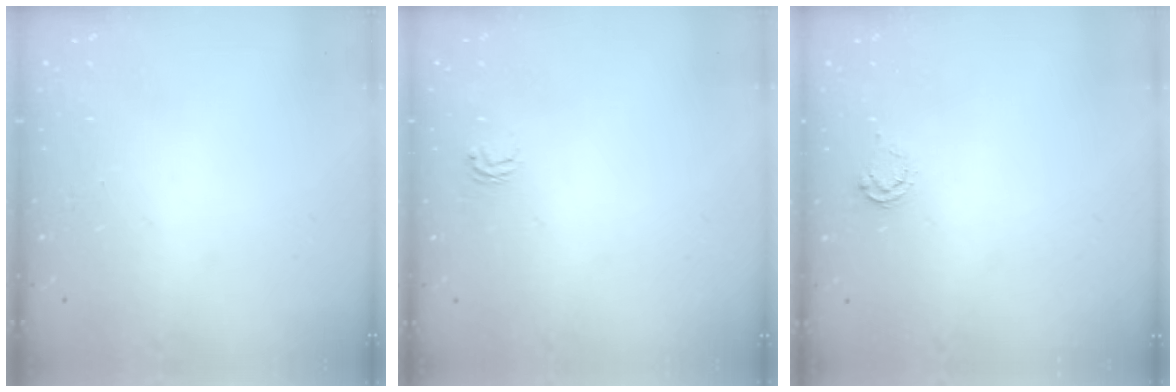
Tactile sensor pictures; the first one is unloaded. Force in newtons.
{"total": 2.1, "press": 2.1, "slide": 0.2}
{"total": 3.2, "press": 3.1, "slide": 0.5}